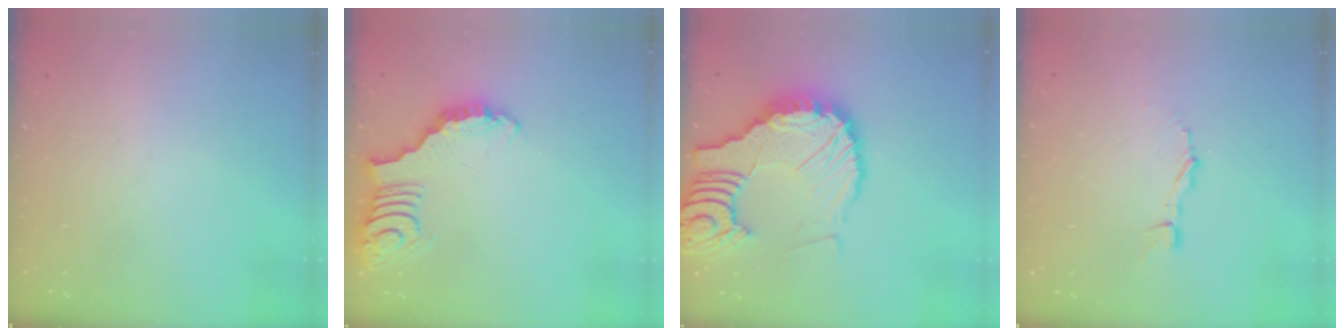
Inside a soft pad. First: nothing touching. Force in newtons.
{"total": 3.4, "press": 3.3, "slide": 0.6}
{"total": 17.5, "press": 17.3, "slide": 2.1}
{"total": 3.9, "press": 3.9, "slide": 0.4}